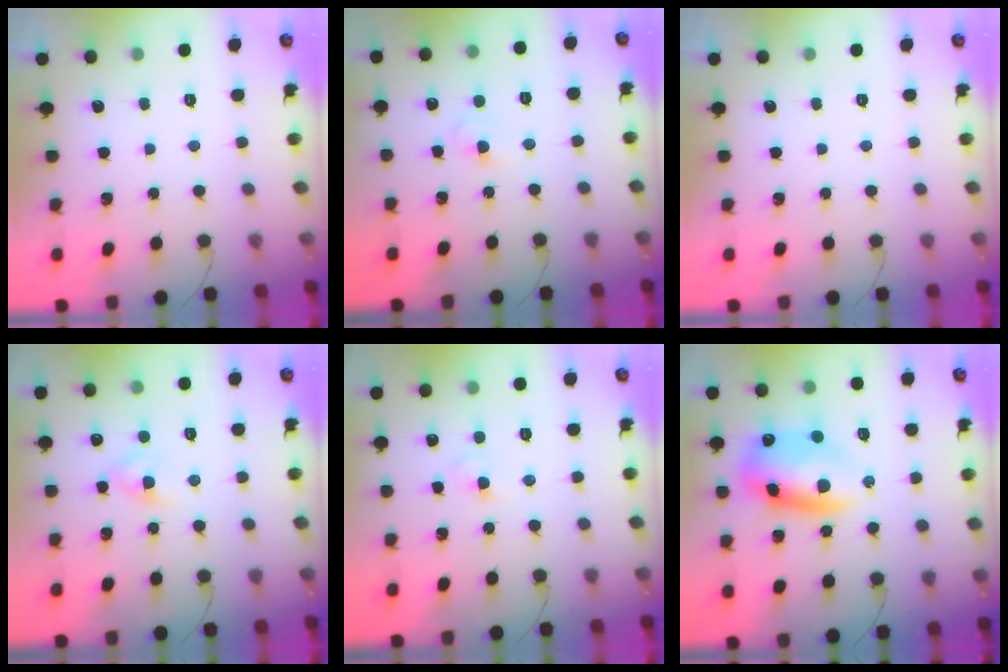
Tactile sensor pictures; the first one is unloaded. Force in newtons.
{"total": 2.2, "press": 2.0, "slide": 0.9}
{"total": 0.0}
{"total": 2.8, "press": 2.6, "slide": 1.2}
{"total": 2.5, "press": 2.3, "slide": 1.0}
{"total": 12.1, "press": 11.7, "slide": 3.0}